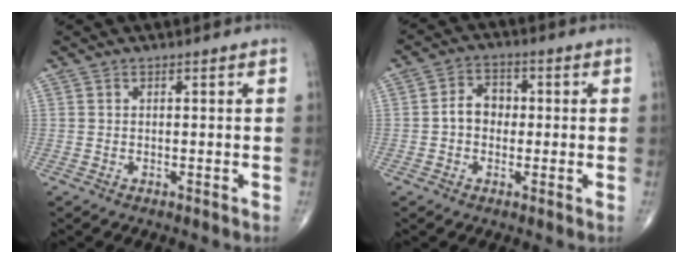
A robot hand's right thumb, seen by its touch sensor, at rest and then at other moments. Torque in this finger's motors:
{"motor_torque": [0.89, 0.74, 0.44, -0.25, 0.08]}